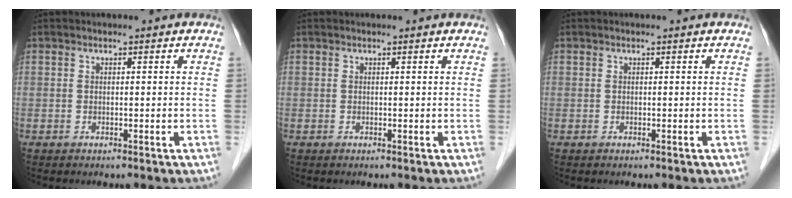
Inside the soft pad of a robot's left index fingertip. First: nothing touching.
{"total": 0.6, "force": [0.6, 0.1, 0.1], "torque": [-0.003, 0.004, 0.007]}
{"total": 0.0}